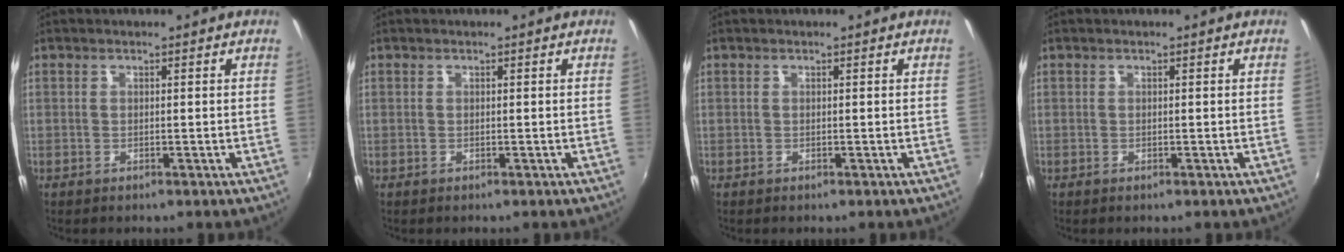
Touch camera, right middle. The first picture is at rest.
{"total": 0.0}
{"total": 0.0}
{"total": 0.0}